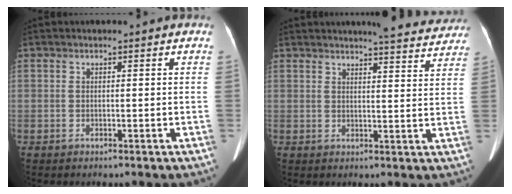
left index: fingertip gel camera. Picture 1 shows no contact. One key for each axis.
{"total": 10.9, "fx": 10.3, "fy": 1.3, "fz": 3.3, "tx": -0.029, "ty": -0.015, "tz": 0.104}